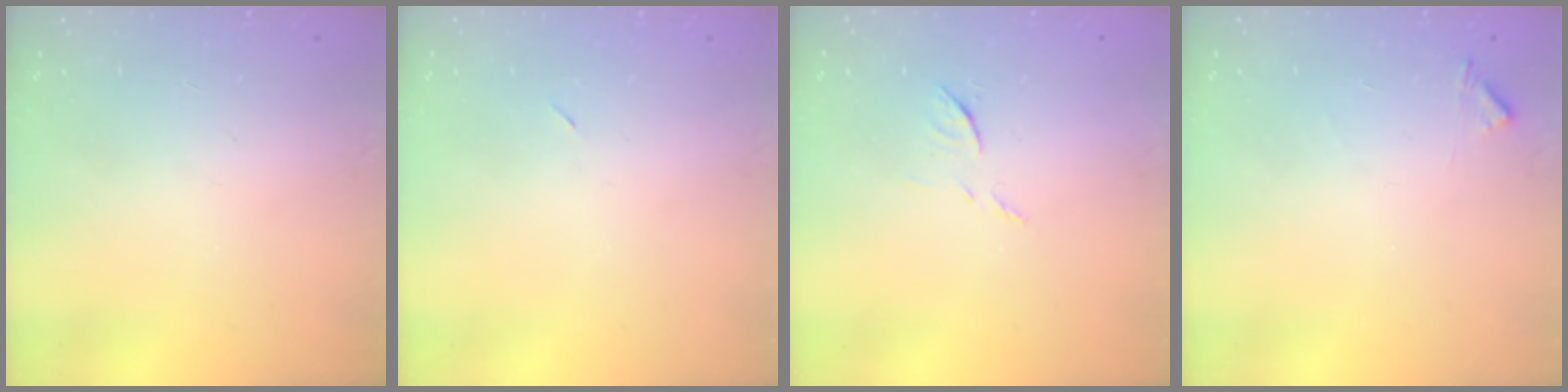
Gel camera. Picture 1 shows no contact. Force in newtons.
{"total": 2.3, "press": 1.9, "slide": 1.2}
{"total": 6.7, "press": 6.7, "slide": 0.3}
{"total": 5.7, "press": 5.7, "slide": 0.4}